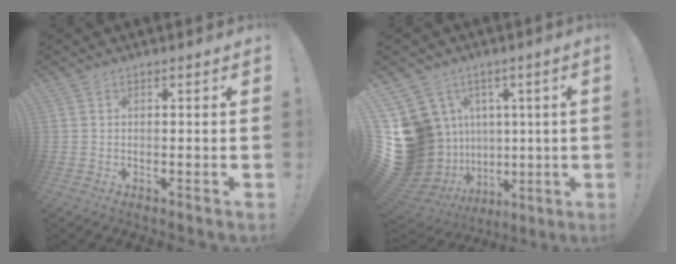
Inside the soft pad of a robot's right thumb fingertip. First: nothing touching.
{"total": 20.4, "force": [1.2, 17.7, 10.1], "torque": [-0.197, -0.034, 0.084]}